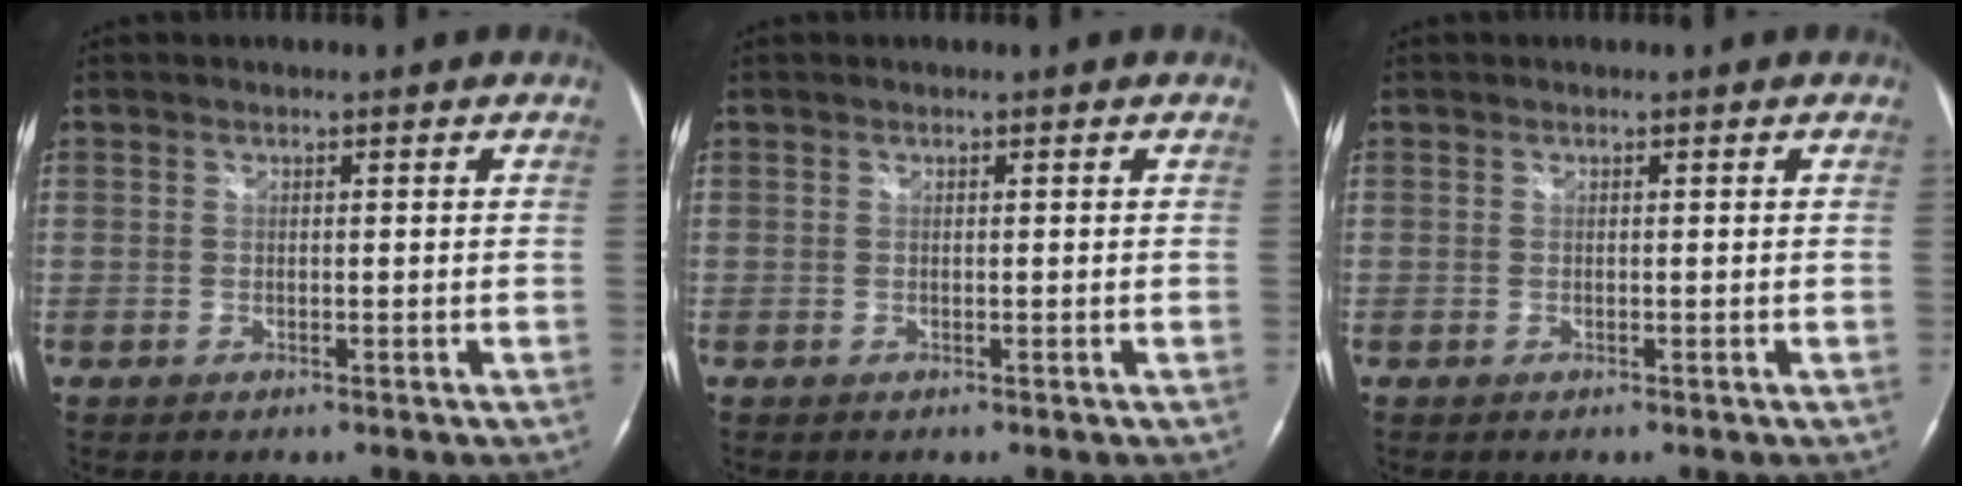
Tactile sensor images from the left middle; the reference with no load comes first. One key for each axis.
{"total": 0.0}
{"total": 0.0}